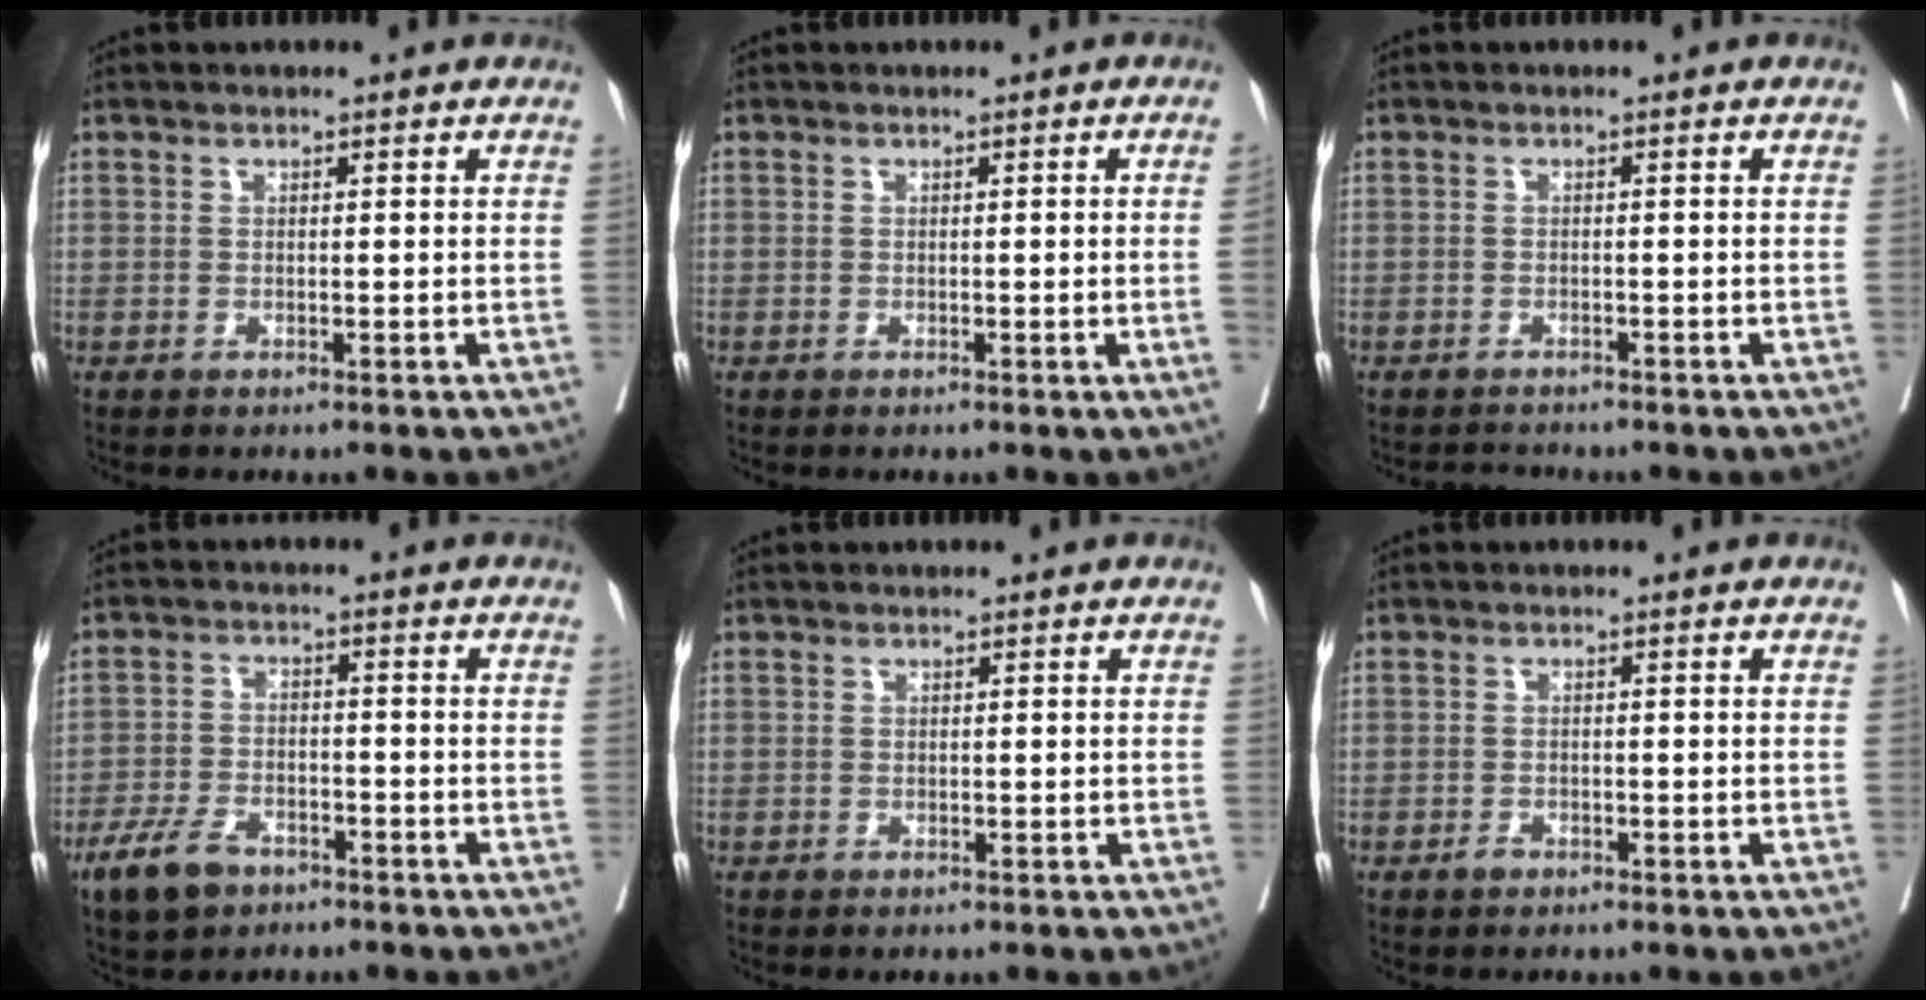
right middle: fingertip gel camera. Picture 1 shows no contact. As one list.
[{"total": 1.6, "force": [-0.2, -0.7, 1.4], "torque": [-0.020, -0.002, 0.000]}, {"total": 1.7, "force": [-1.7, 0.4, -0.2], "torque": [0.002, -0.008, -0.026]}, {"total": 6.7, "force": [-4.4, 3.5, 3.5], "torque": [-0.075, -0.002, -0.078]}, {"total": 0.0}, {"total": 1.1, "force": [-0.8, 0.6, 0.4], "torque": [-0.006, 0.002, -0.012]}]